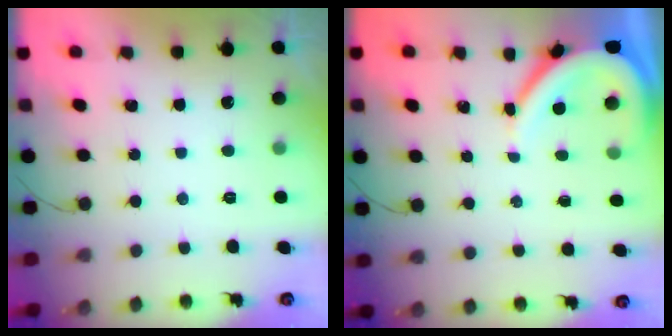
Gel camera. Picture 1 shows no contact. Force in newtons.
{"total": 6.4, "press": 6.4, "slide": 0.9}